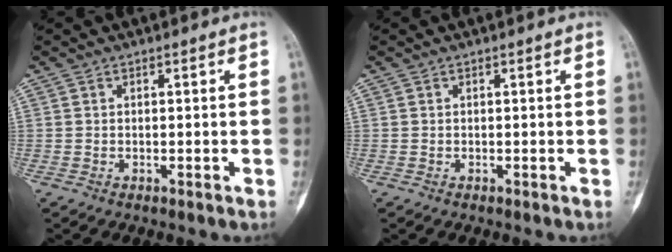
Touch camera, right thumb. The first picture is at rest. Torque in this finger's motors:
{"motor_torque": [0.00, 0.00, 0.01, -0.01, 0.00]}